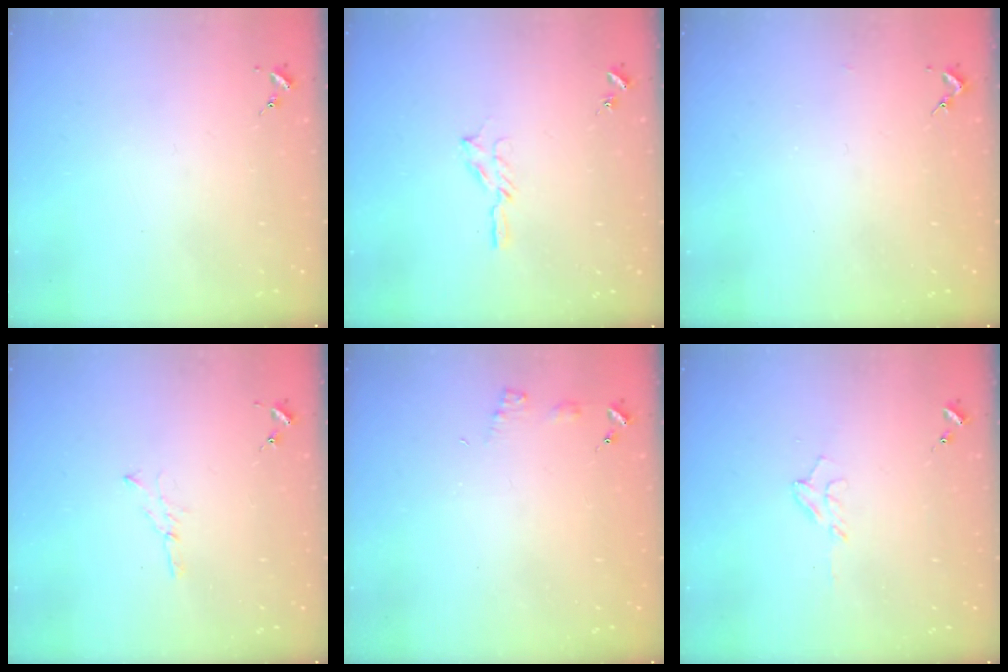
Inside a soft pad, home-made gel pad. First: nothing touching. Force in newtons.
{"total": 5.1, "press": 5.1, "slide": 0.5}
{"total": 1.3, "press": 1.3, "slide": 0.1}
{"total": 2.8, "press": 2.8, "slide": 0.3}
{"total": 4.0, "press": 3.9, "slide": 0.6}
{"total": 5.6, "press": 5.6, "slide": 0.9}